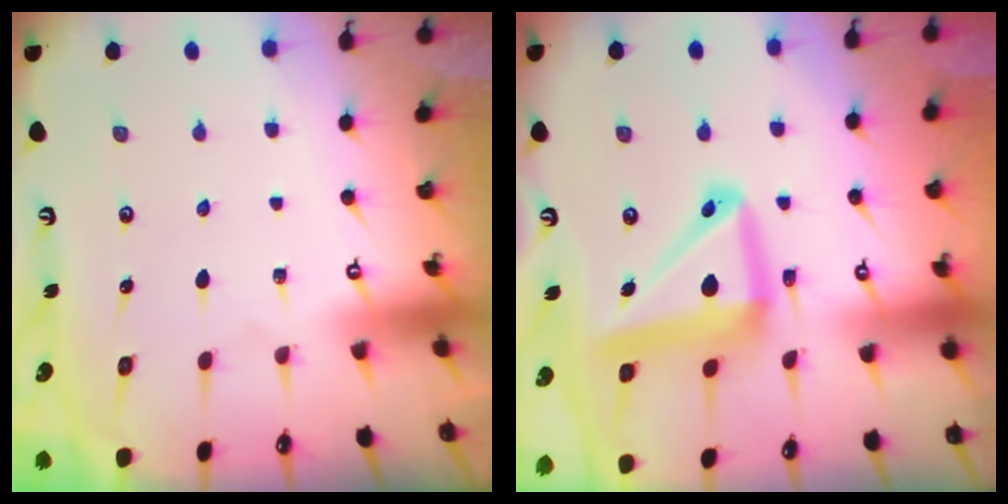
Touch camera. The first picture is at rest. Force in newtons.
{"total": 15.4, "press": 15.3, "slide": 1.9}